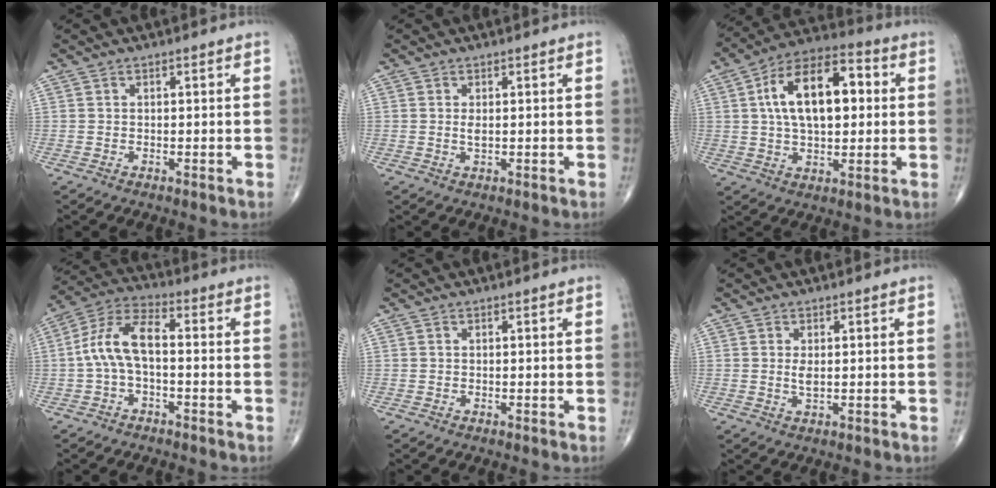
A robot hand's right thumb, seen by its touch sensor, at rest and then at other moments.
{"total": 1.0, "force": [0.1, 0.4, 0.9], "torque": [-0.018, -0.003, 0.003]}
{"total": 17.2, "force": [2.9, 9.1, 14.4], "torque": [-0.225, 0.024, 0.041]}
{"total": 9.2, "force": [-0.9, 4.3, 8.1], "torque": [-0.163, 0.037, -0.026]}
{"total": 0.0}
{"total": 1.7, "force": [0.2, 0.7, 1.6], "torque": [-0.030, -0.004, 0.007]}